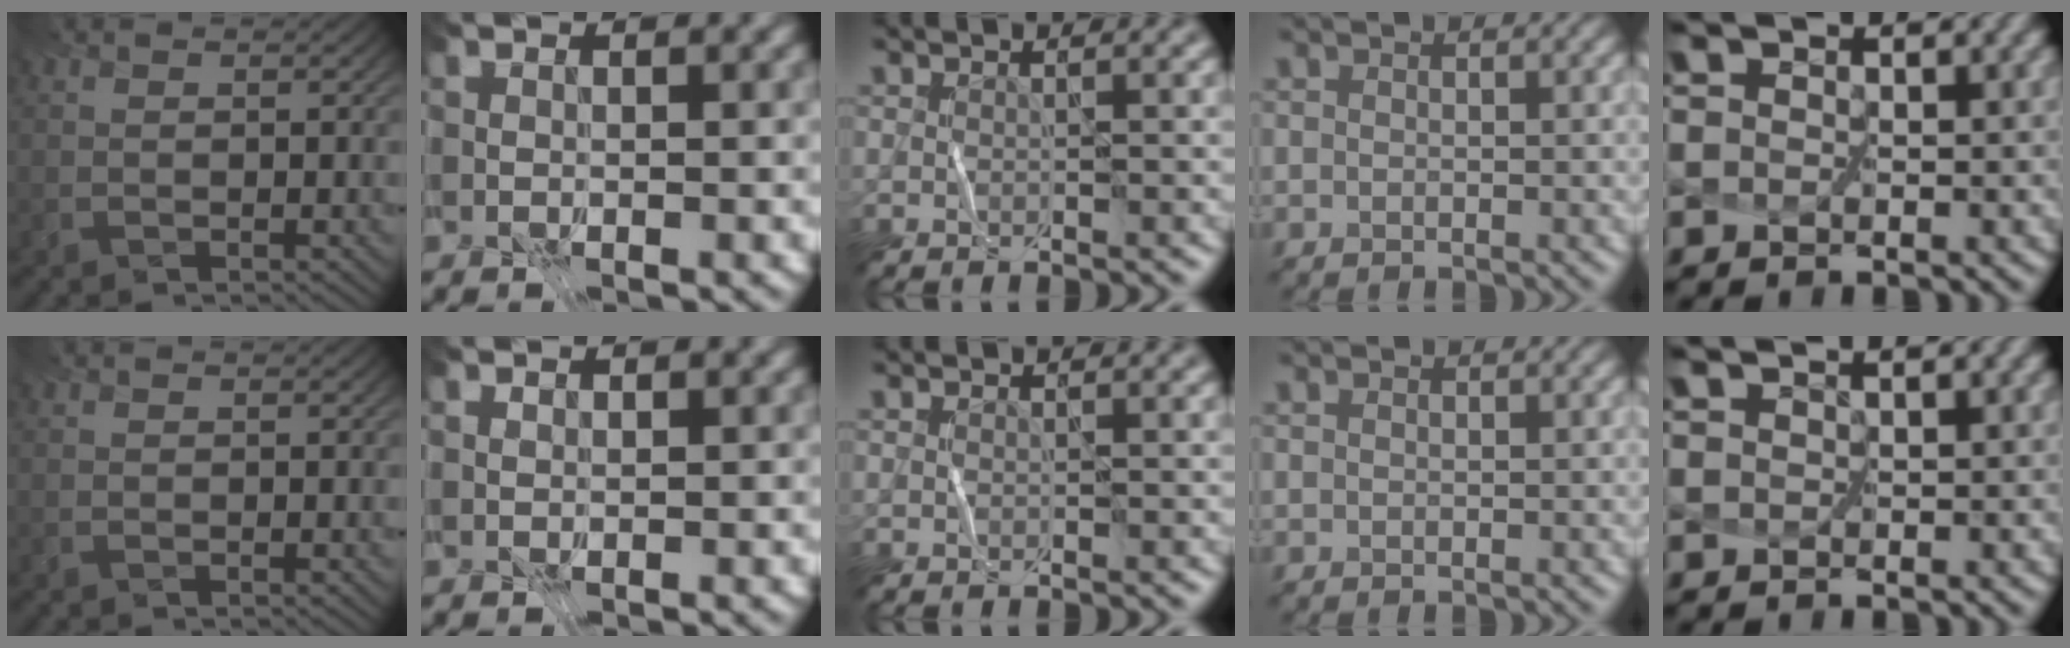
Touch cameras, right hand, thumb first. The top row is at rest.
{"index": {"total": 1.6, "force": [1.0, 1.0, 0.8], "torque": [-0.024, 0.009, 0.022]}}